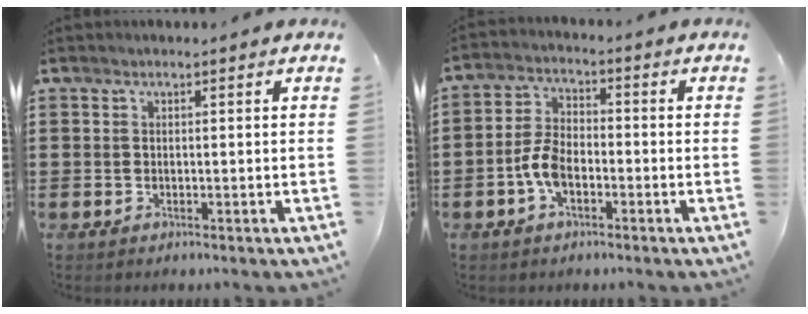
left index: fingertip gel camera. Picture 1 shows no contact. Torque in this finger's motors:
{"motor_torque": [0.77, 0.63, 0.54, 0.10]}